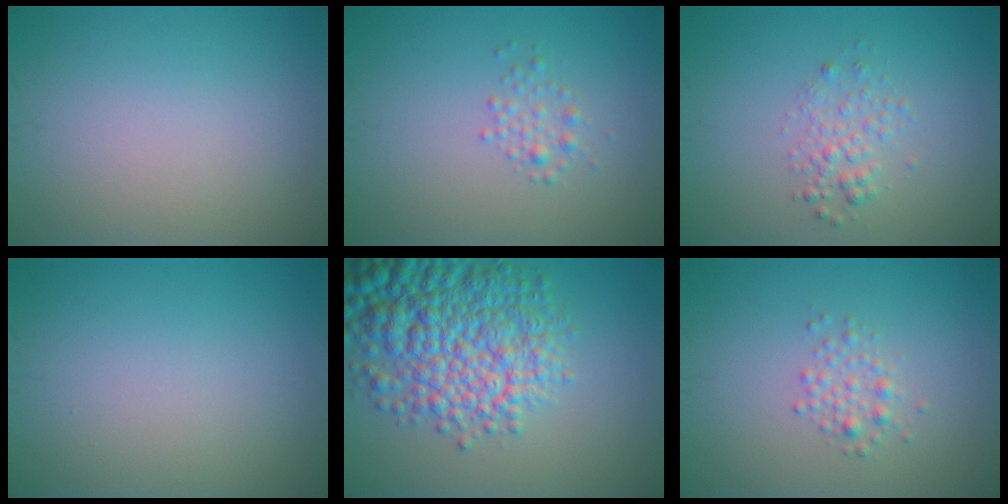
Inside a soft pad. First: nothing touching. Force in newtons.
{"total": 1.4, "press": 1.4, "slide": 0.1}
{"total": 1.9, "press": 1.9, "slide": 0.1}
{"total": 0.0}
{"total": 9.7, "press": 9.7, "slide": 0.3}
{"total": 1.6, "press": 1.6, "slide": 0.0}